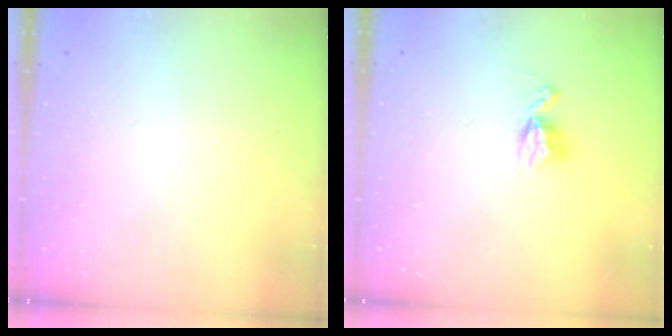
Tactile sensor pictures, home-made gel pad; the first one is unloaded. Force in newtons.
{"total": 7.7, "press": 7.7, "slide": 0.6}